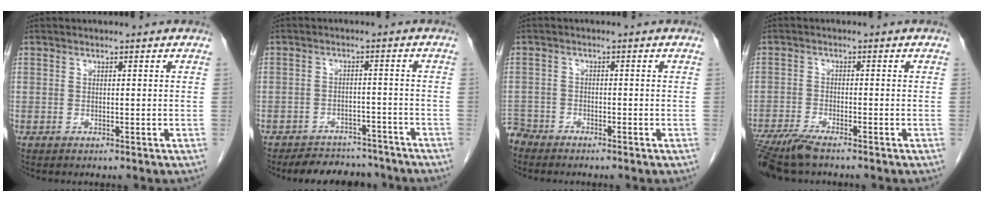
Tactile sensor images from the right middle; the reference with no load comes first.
{"total": 9.0, "force": [-8.2, 3.4, 1.6], "torque": [-0.009, 0.007, -0.106]}
{"total": 2.9, "force": [-2.8, 0.6, -0.4], "torque": [0.010, -0.006, -0.054]}
{"total": 7.1, "force": [-5.8, 0.7, 4.0], "torque": [-0.071, -0.019, -0.104]}